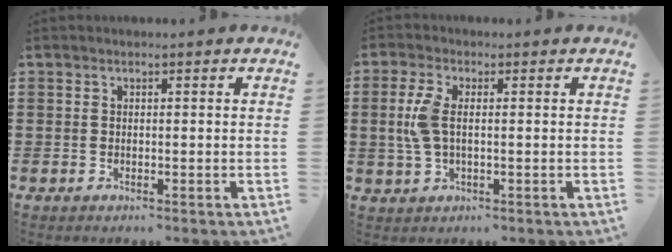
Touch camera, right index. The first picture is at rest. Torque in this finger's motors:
{"motor_torque": [0.23, 0.03, 0.17, 0.17]}